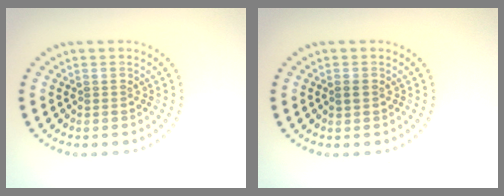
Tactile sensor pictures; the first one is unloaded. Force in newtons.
{"total": 0.9, "press": 0.9, "slide": 0.0}